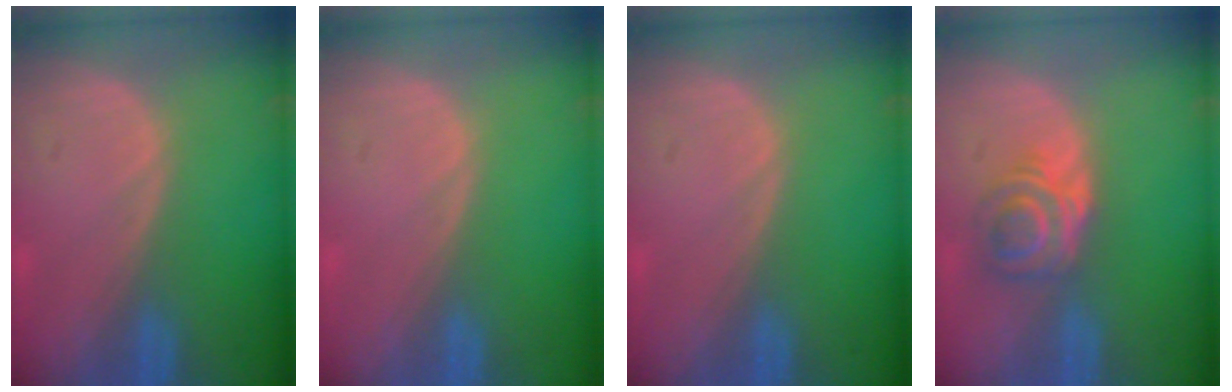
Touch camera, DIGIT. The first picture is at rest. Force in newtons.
{"total": 0.0}
{"total": 0.0}
{"total": 6.1, "press": 5.0, "slide": 3.5}